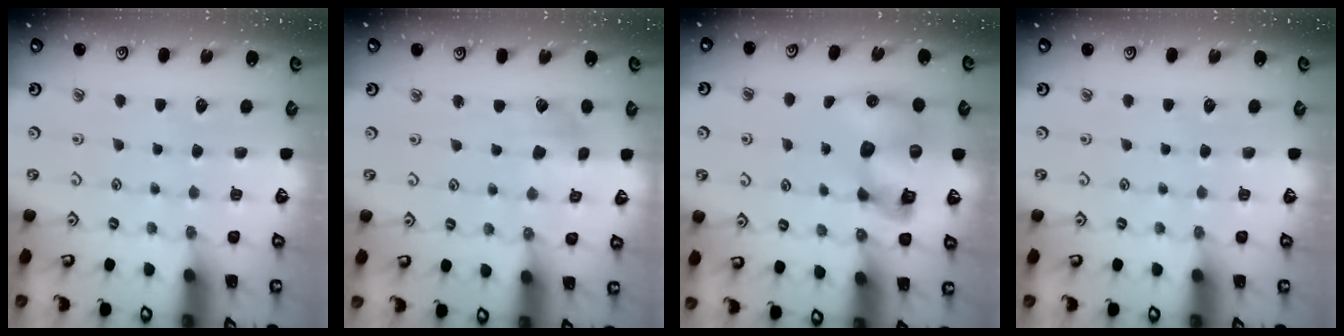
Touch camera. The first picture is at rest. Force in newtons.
{"total": 3.0, "press": 3.0, "slide": 0.2}
{"total": 12.4, "press": 12.3, "slide": 2.0}
{"total": 0.0}